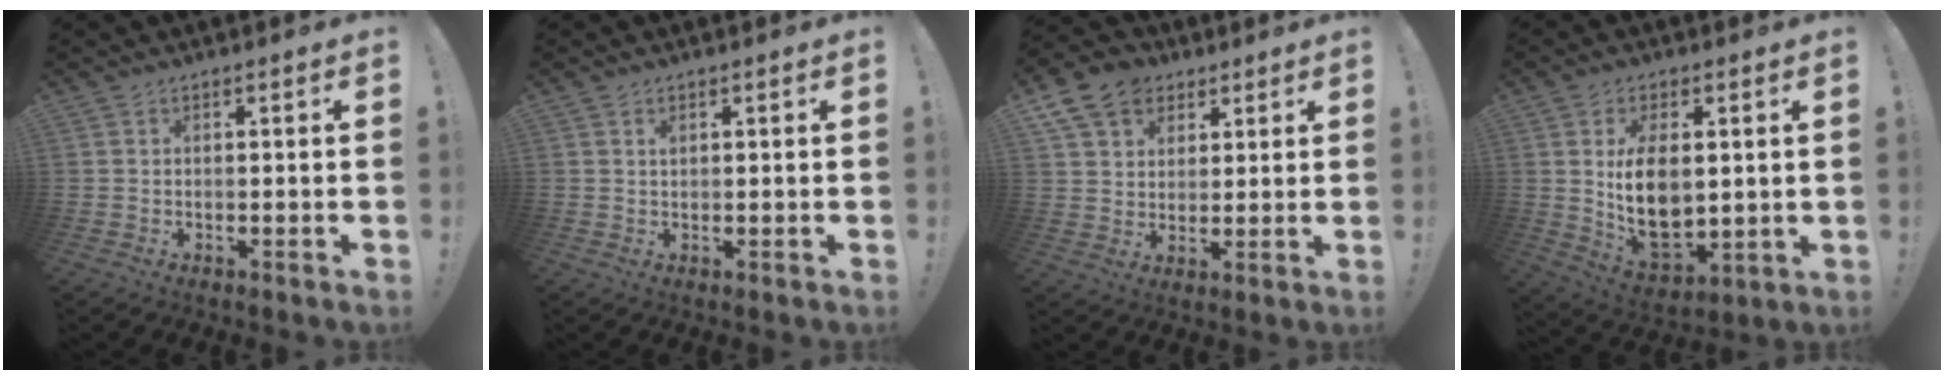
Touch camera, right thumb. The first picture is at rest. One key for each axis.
{"total": 0.8, "fx": 0.5, "fy": 0.5, "fz": 0.4, "tx": 0.000, "ty": -0.002, "tz": 0.008}
{"total": 12.3, "fx": 6.2, "fy": 9.4, "fz": 4.8, "tx": -0.076, "ty": -0.026, "tz": 0.125}
{"total": 13.2, "fx": 2.3, "fy": 8.1, "fz": 10.2, "tx": -0.177, "ty": -0.025, "tz": 0.041}